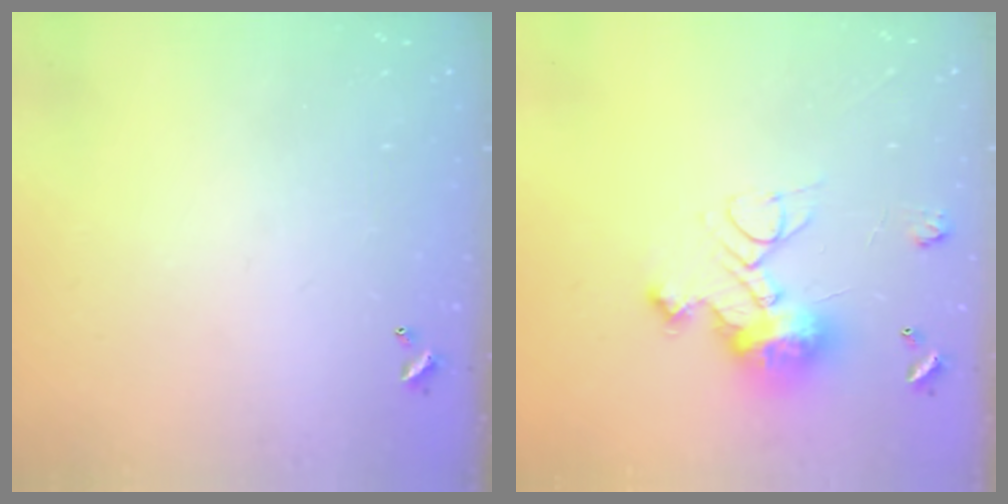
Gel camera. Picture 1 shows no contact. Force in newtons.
{"total": 18.1, "press": 18.1, "slide": 0.6}